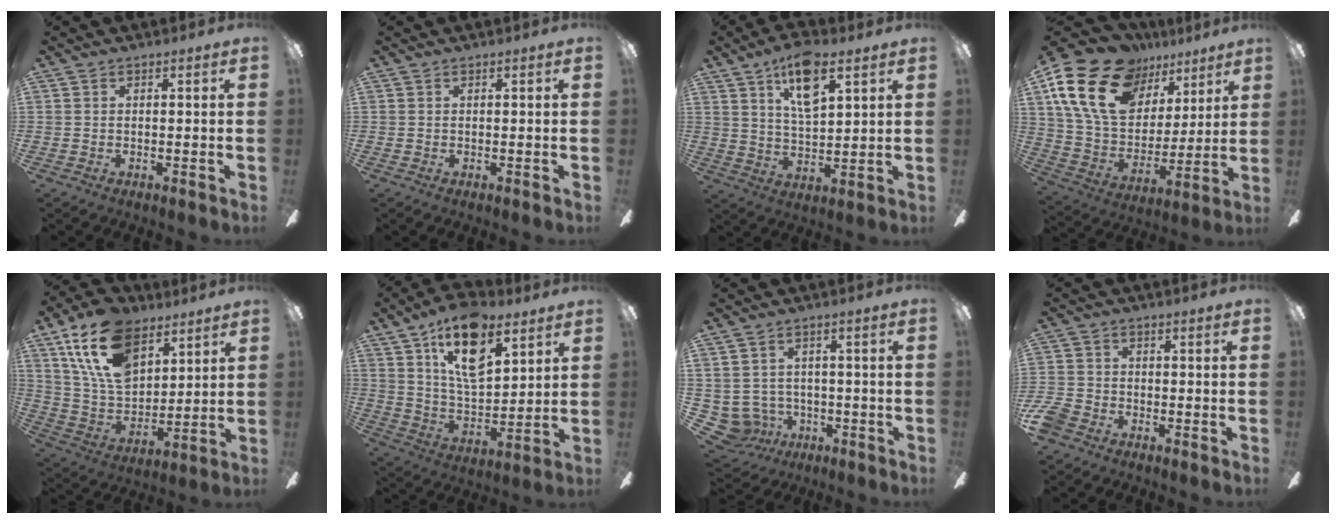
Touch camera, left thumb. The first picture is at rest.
{"total": 0.0}
{"total": 11.6, "force": [7.0, 4.4, 8.1], "torque": [-0.135, -0.023, 0.122]}
{"total": 22.0, "force": [12.8, 13.6, 11.8], "torque": [-0.233, -0.062, 0.237]}
{"total": 19.9, "force": [11.2, 11.8, 11.5], "torque": [-0.227, -0.037, 0.208]}
{"total": 17.8, "force": [10.5, 8.2, 11.8], "torque": [-0.212, -0.038, 0.180]}
{"total": 5.7, "force": [-0.7, 5.5, 1.3], "torque": [-0.074, -0.006, -0.011]}
{"total": 5.3, "force": [-3.2, 3.5, 2.3], "torque": [-0.065, 0.010, -0.065]}